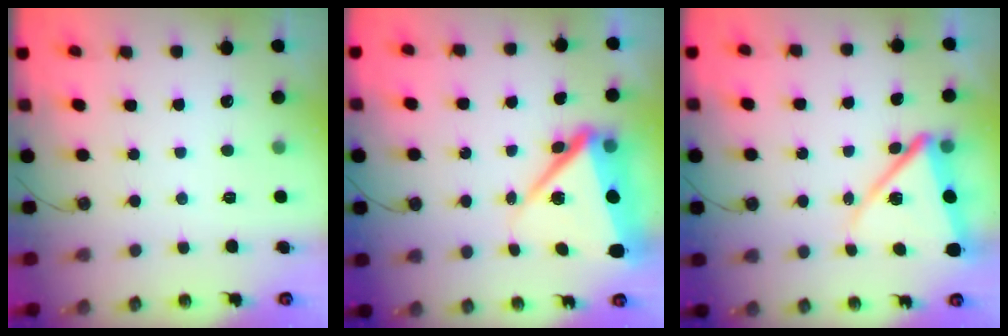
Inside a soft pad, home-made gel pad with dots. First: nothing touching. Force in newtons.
{"total": 12.2, "press": 11.3, "slide": 4.5}
{"total": 12.5, "press": 12.4, "slide": 1.4}